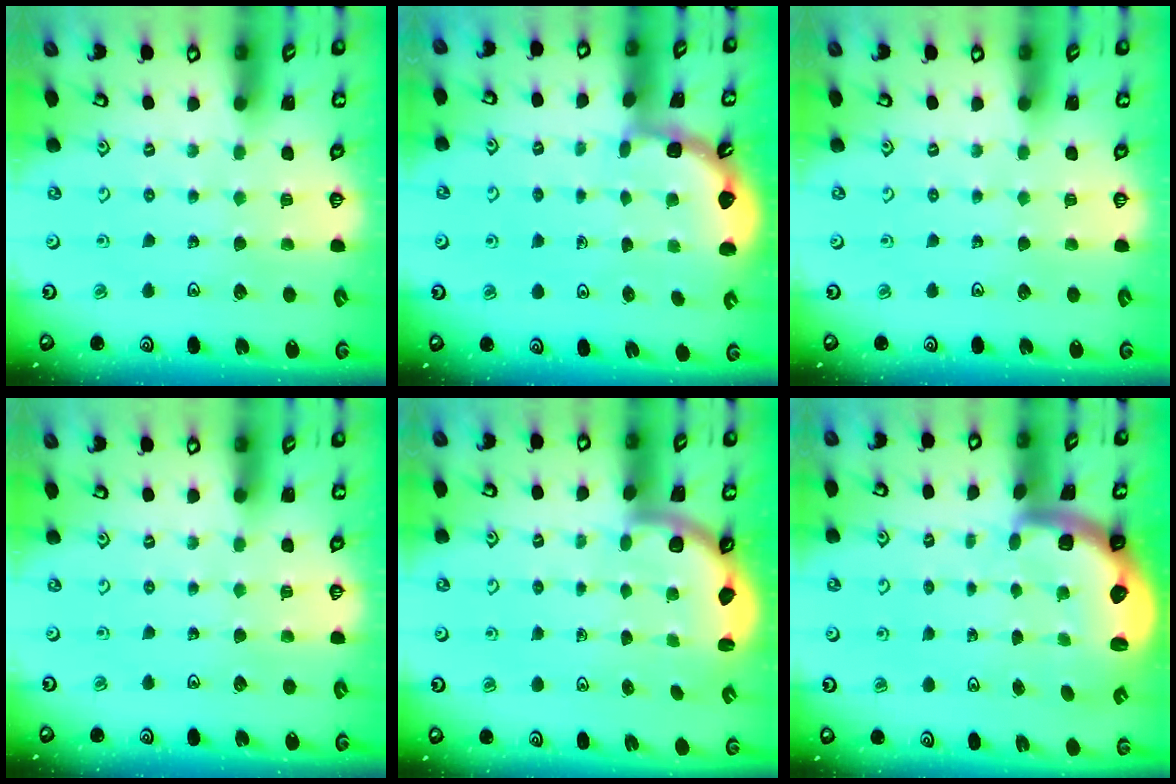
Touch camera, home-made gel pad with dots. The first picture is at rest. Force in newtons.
{"total": 2.1, "press": 2.1, "slide": 0.2}
{"total": 0.0}
{"total": 0.0}
{"total": 2.6, "press": 2.5, "slide": 0.7}
{"total": 3.6, "press": 3.4, "slide": 1.2}